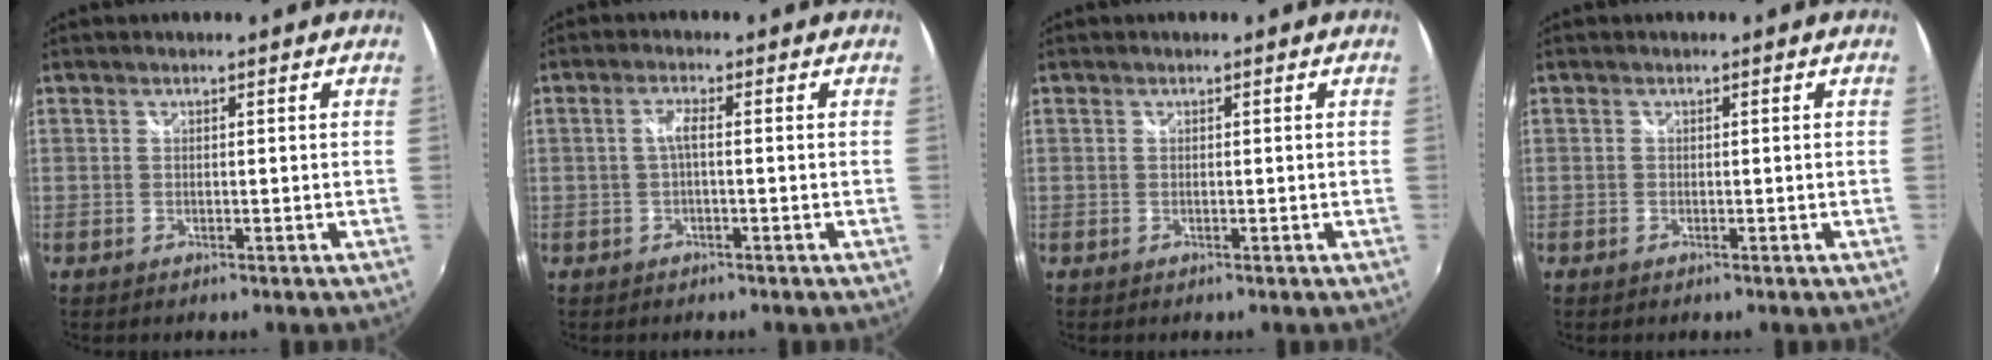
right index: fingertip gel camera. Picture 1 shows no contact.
{"total": 2.0, "force": [-0.4, 0.1, 2.0], "torque": [-0.039, 0.005, -0.009]}
{"total": 0.0}
{"total": 0.0}